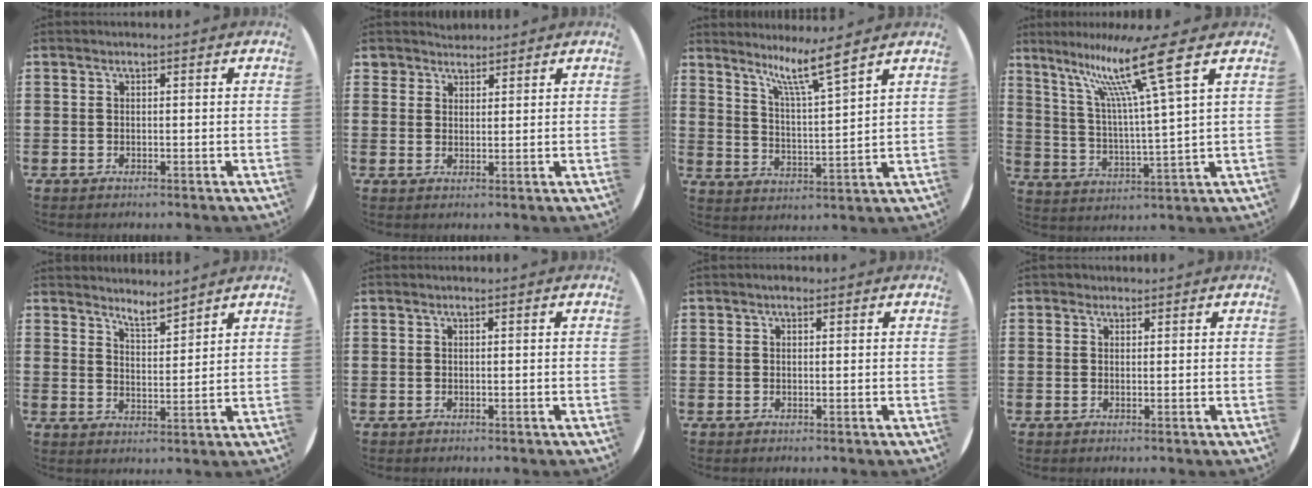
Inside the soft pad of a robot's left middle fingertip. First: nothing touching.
{"total": 2.7, "force": [2.5, 1.1, -0.1], "torque": [-0.006, 0.003, 0.049]}
{"total": 8.2, "force": [6.8, 0.3, 4.5], "torque": [-0.091, -0.031, 0.113]}
{"total": 13.8, "force": [8.5, 0.9, 10.9], "torque": [-0.213, -0.018, 0.132]}
{"total": 4.4, "force": [4.4, -0.1, 0.5], "torque": [-0.019, -0.021, 0.080]}
{"total": 0.0}
{"total": 0.7, "force": [0.5, 0.4, 0.3], "torque": [0.002, 0.001, 0.008]}
{"total": 0.7, "force": [0.6, 0.4, -0.1], "torque": [0.000, 0.003, 0.012]}